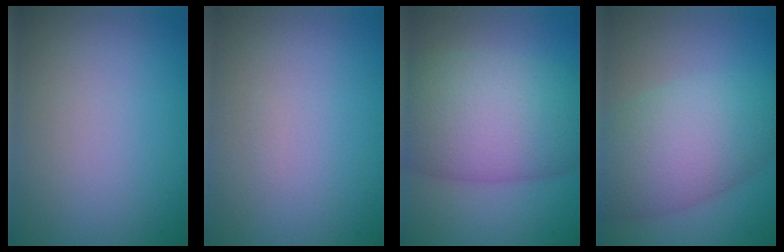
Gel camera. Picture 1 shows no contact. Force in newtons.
{"total": 0.0}
{"total": 10.6, "press": 10.6, "slide": 0.3}
{"total": 8.2, "press": 8.2, "slide": 0.3}